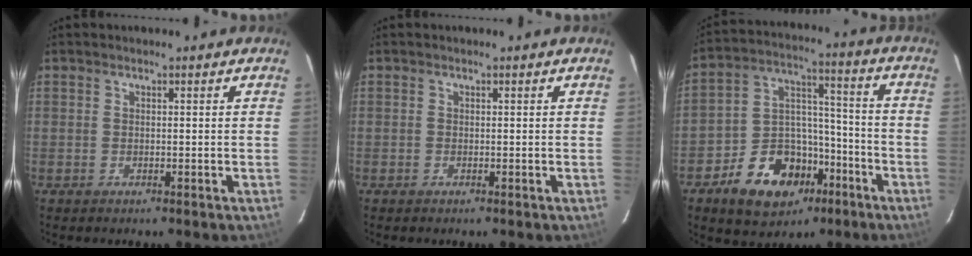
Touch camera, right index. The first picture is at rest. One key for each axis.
{"total": 0.0}
{"total": 16.1, "fx": -8.7, "fy": 10.9, "fz": 8.1, "tx": -0.162, "ty": 0.042, "tz": -0.124}